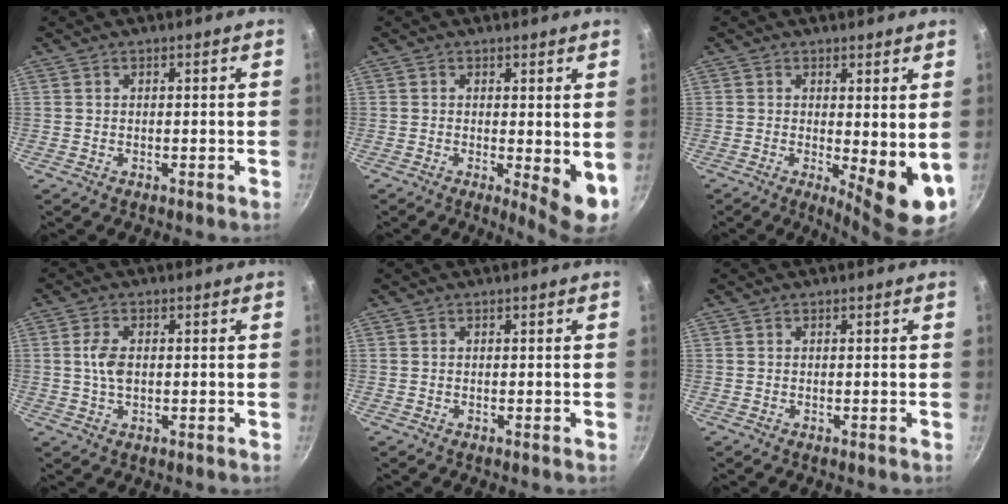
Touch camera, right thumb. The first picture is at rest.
{"total": 6.3, "force": [0.0, 1.9, 6.0], "torque": [-0.079, -0.016, 0.002]}
{"total": 9.3, "force": [-0.2, 3.1, 8.8], "torque": [-0.104, -0.019, 0.005]}
{"total": 4.3, "force": [0.2, 2.5, 3.5], "torque": [-0.065, 0.005, 0.002]}
{"total": 0.0}
{"total": 0.0}